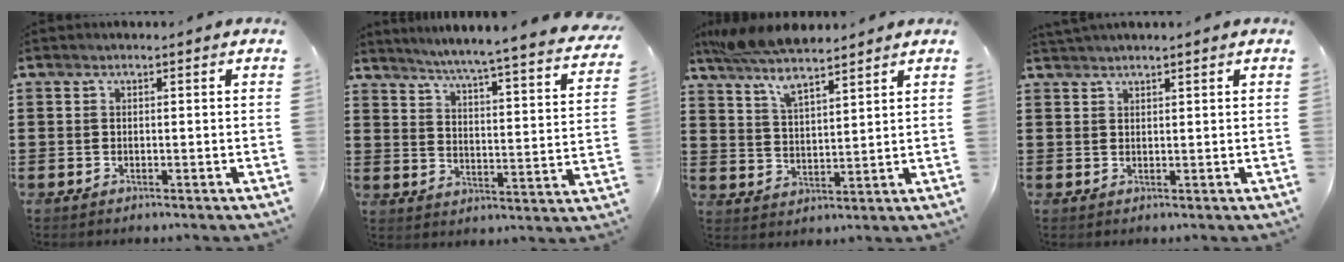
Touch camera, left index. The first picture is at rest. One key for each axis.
{"total": 4.1, "fx": 3.6, "fy": -1.3, "fz": 1.5, "tx": -0.049, "ty": -0.044, "tz": 0.049}
{"total": 7.5, "fx": 6.4, "fy": 1.2, "fz": 3.6, "tx": -0.092, "ty": -0.019, "tz": 0.116}
{"total": 1.4, "fx": 1.3, "fy": -0.1, "fz": 0.4, "tx": -0.009, "ty": 0.000, "tz": 0.026}